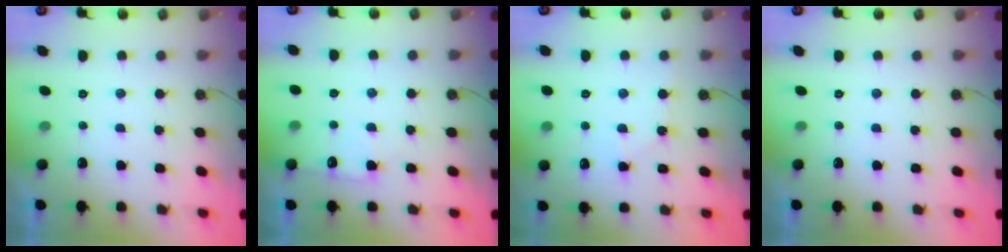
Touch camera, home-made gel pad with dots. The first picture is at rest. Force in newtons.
{"total": 7.3, "press": 7.3, "slide": 0.7}
{"total": 5.1, "press": 5.1, "slide": 0.7}
{"total": 0.0}